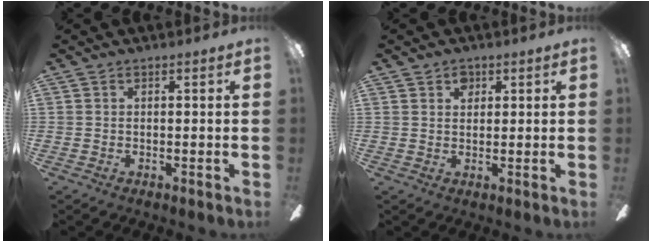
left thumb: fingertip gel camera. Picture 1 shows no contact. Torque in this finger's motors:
{"motor_torque": [0.18, -0.14, -0.21, 0.12, -0.02]}